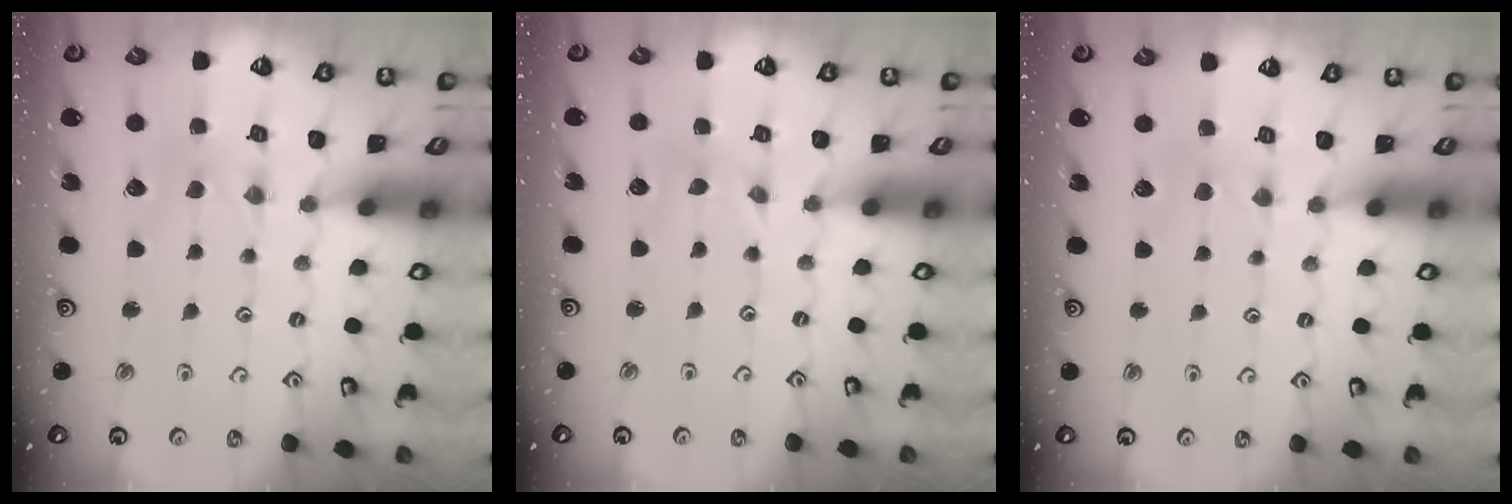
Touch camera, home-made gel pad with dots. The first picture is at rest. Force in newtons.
{"total": 0.0}
{"total": 1.6, "press": 1.6, "slide": 0.4}